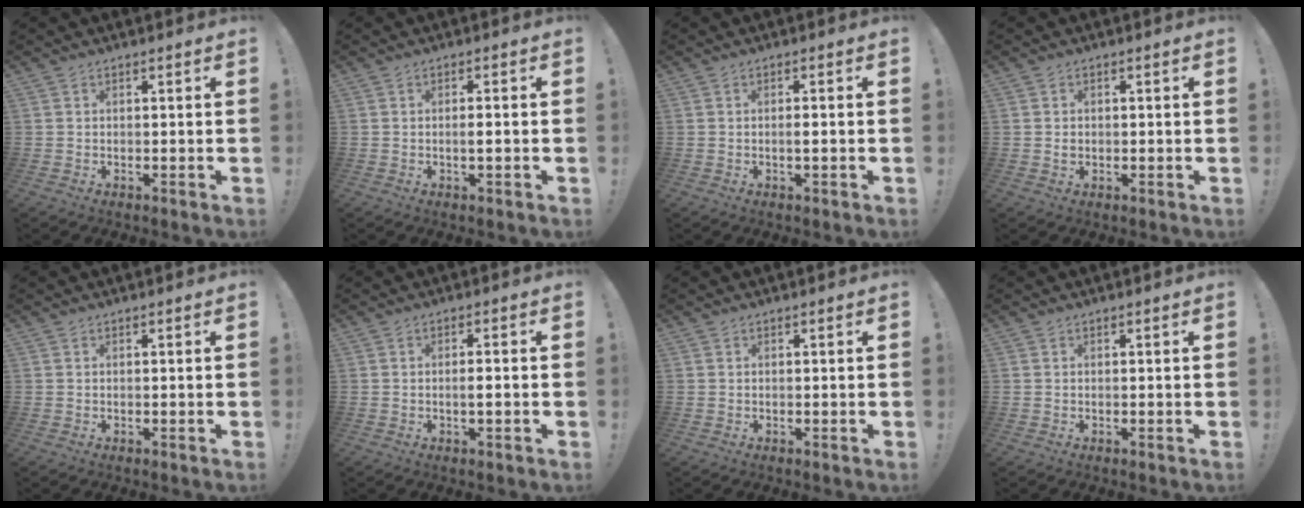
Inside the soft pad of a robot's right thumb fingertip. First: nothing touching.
{"total": 2.1, "force": [-0.6, 0.2, 2.1], "torque": [-0.029, -0.002, -0.013]}
{"total": 1.9, "force": [-0.6, 0.0, 1.8], "torque": [-0.024, -0.002, -0.013]}
{"total": 1.3, "force": [0.1, 1.3, 0.3], "torque": [0.004, 0.002, -0.001]}
{"total": 0.0}
{"total": 2.5, "force": [-0.7, 0.2, 2.3], "torque": [-0.033, -0.001, -0.016]}
{"total": 0.0}
{"total": 0.0}